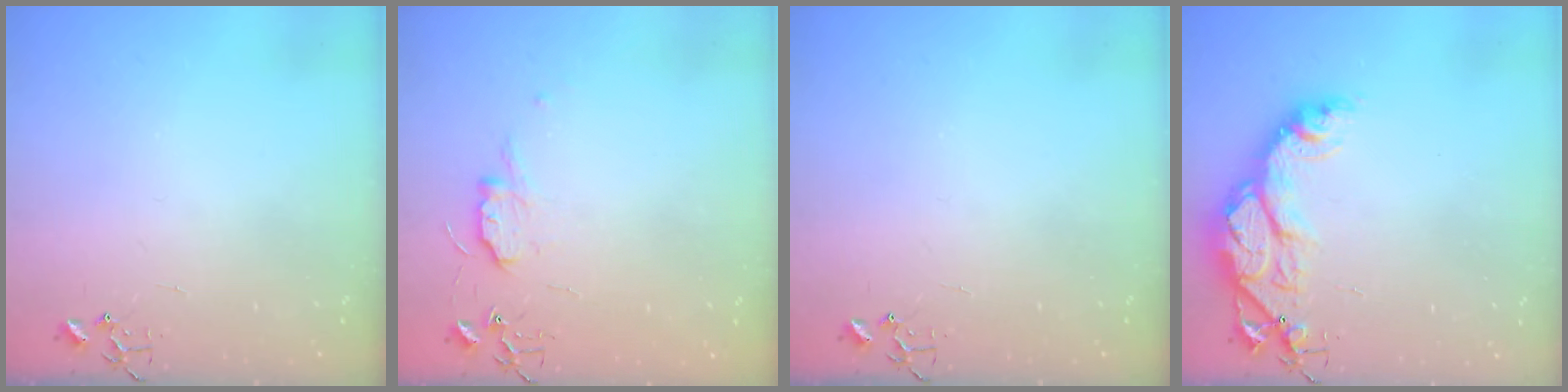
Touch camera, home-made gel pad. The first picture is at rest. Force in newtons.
{"total": 7.3, "press": 7.3, "slide": 0.7}
{"total": 0.0}
{"total": 15.3, "press": 15.3, "slide": 1.1}